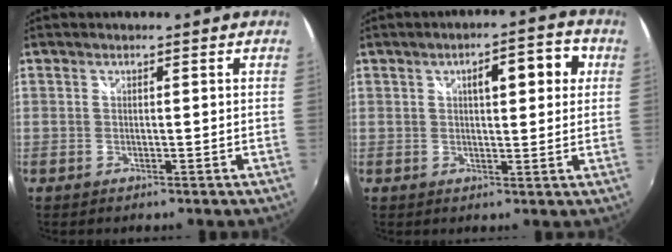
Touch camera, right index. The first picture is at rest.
{"total": 7.3, "force": [2.2, 2.4, 6.5], "torque": [-0.096, 0.018, 0.034]}